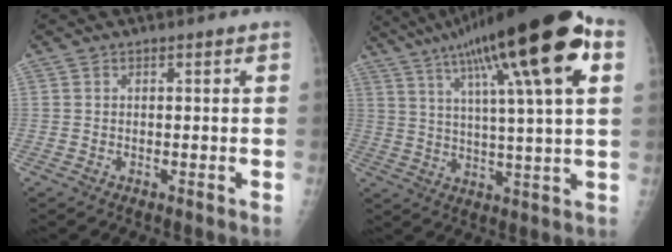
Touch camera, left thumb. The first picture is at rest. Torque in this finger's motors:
{"motor_torque": [0.98, 0.35, 2.06, -0.71, 0.64]}